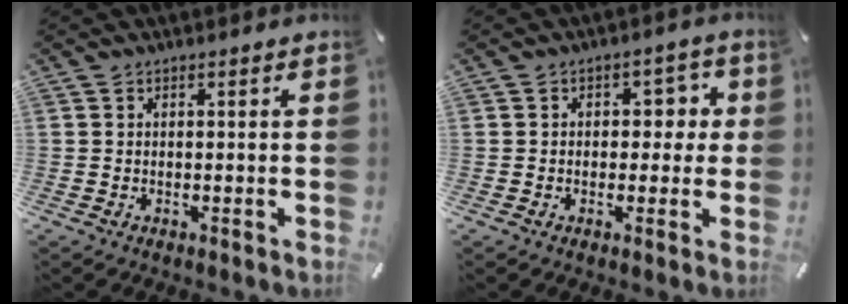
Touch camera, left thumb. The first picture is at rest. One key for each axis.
{"total": 5.1, "fx": 0.2, "fy": 3.8, "fz": 3.3, "tx": -0.029, "ty": -0.001, "tz": -0.011}